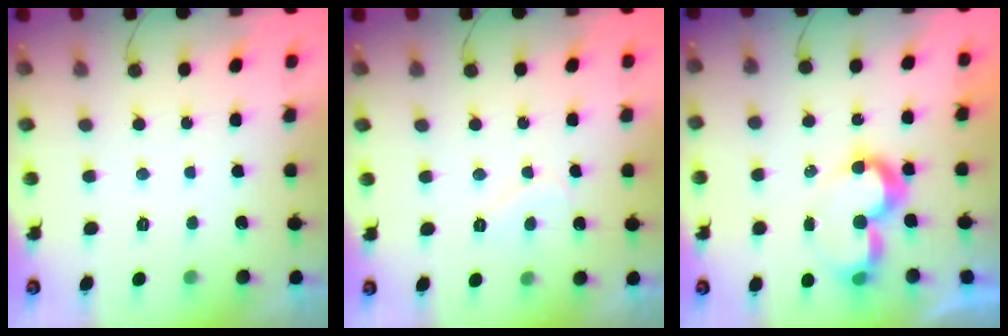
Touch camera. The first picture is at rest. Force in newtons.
{"total": 5.9, "press": 5.9, "slide": 0.3}
{"total": 8.2, "press": 8.2, "slide": 0.6}